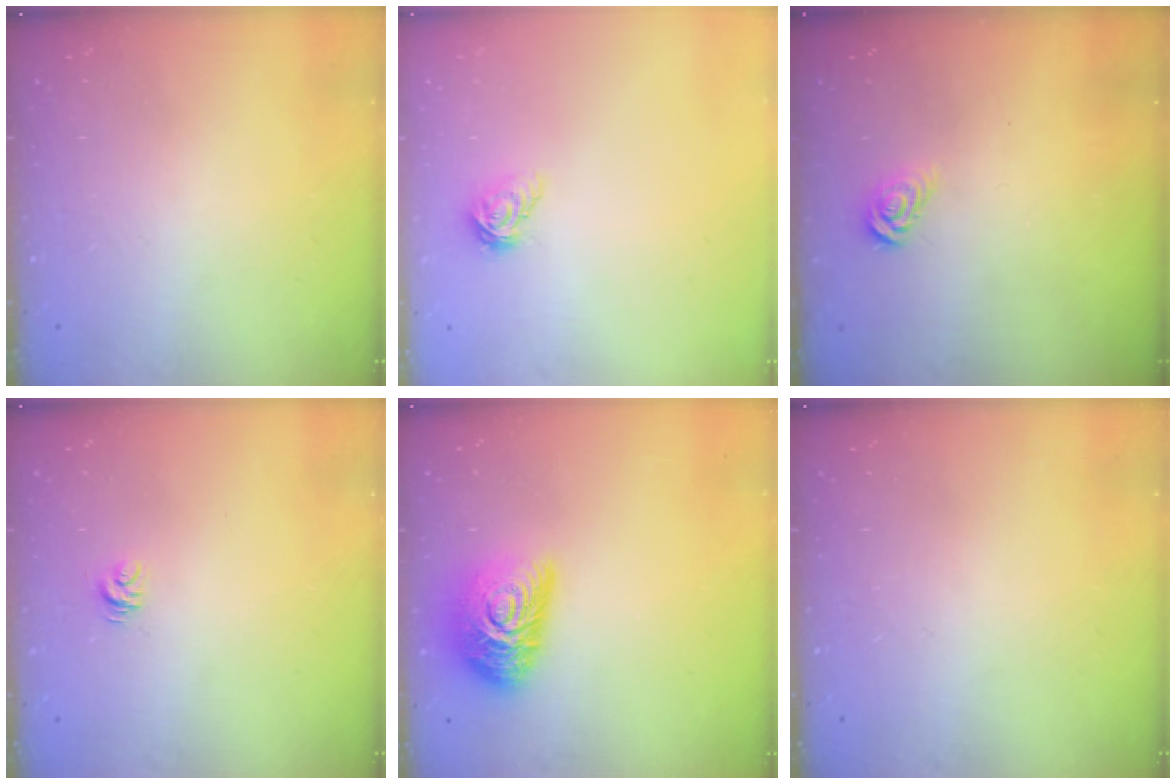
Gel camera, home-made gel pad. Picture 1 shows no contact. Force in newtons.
{"total": 5.6, "press": 5.6, "slide": 0.4}
{"total": 3.8, "press": 3.7, "slide": 0.5}
{"total": 4.6, "press": 4.6, "slide": 0.1}
{"total": 15.8, "press": 15.7, "slide": 0.8}
{"total": 0.0}